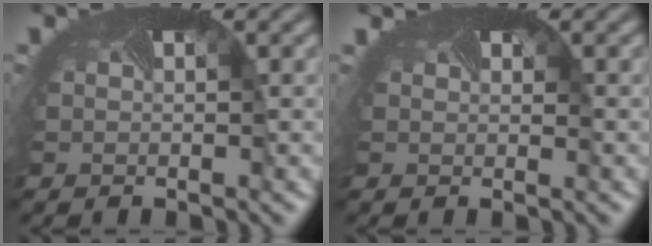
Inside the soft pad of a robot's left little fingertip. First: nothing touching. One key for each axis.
{"total": 1.1, "fx": 0.4, "fy": -0.4, "fz": -0.9, "tx": -0.001, "ty": -0.013, "tz": 0.005}